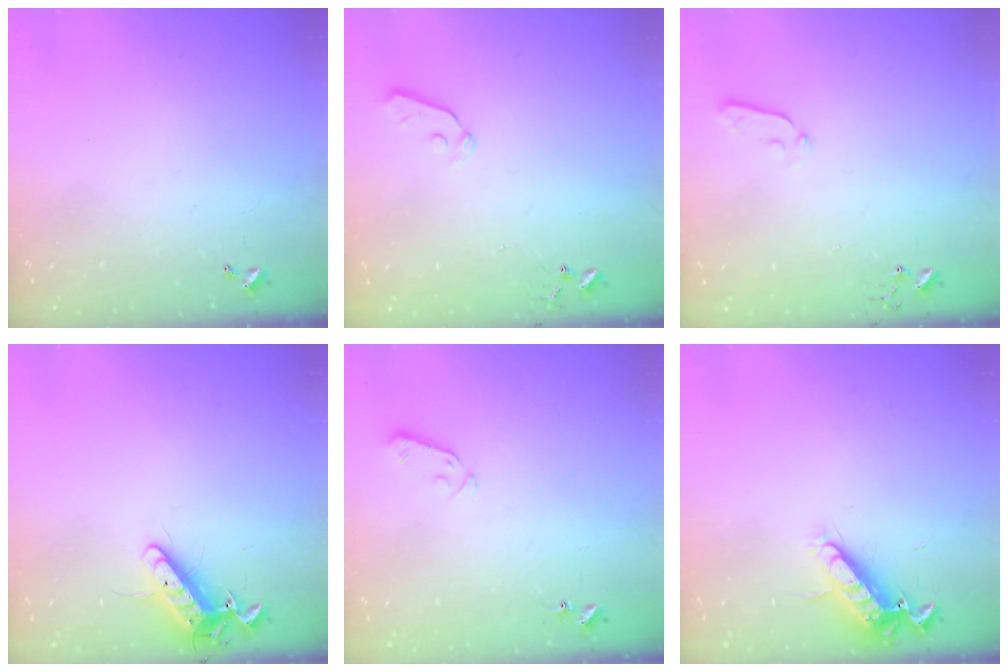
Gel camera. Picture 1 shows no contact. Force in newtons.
{"total": 3.3, "press": 3.2, "slide": 0.7}
{"total": 4.0, "press": 3.8, "slide": 0.9}
{"total": 11.3, "press": 11.2, "slide": 0.9}
{"total": 3.0, "press": 2.9, "slide": 0.7}
{"total": 12.7, "press": 12.6, "slide": 1.2}